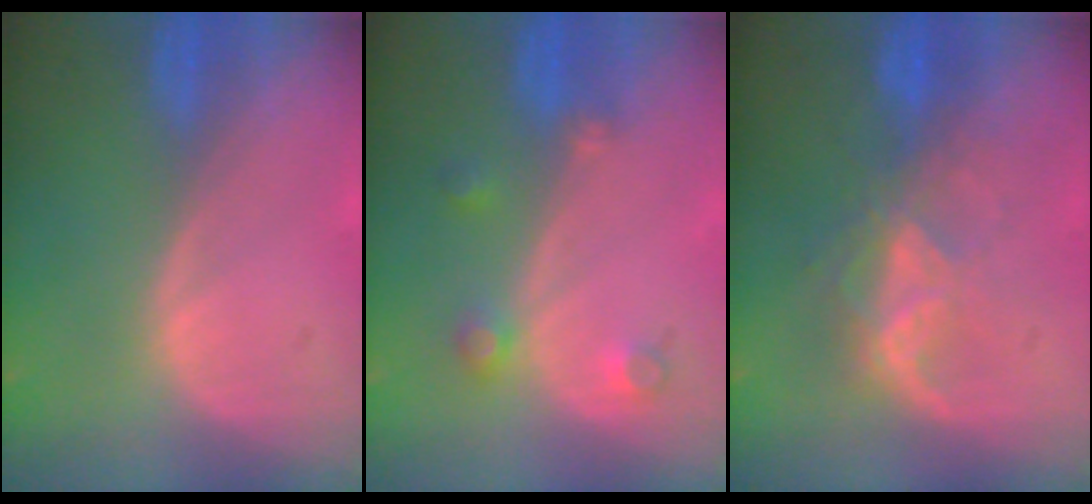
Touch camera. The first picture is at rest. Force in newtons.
{"total": 3.4, "press": 3.1, "slide": 1.5}
{"total": 6.6, "press": 5.9, "slide": 2.8}